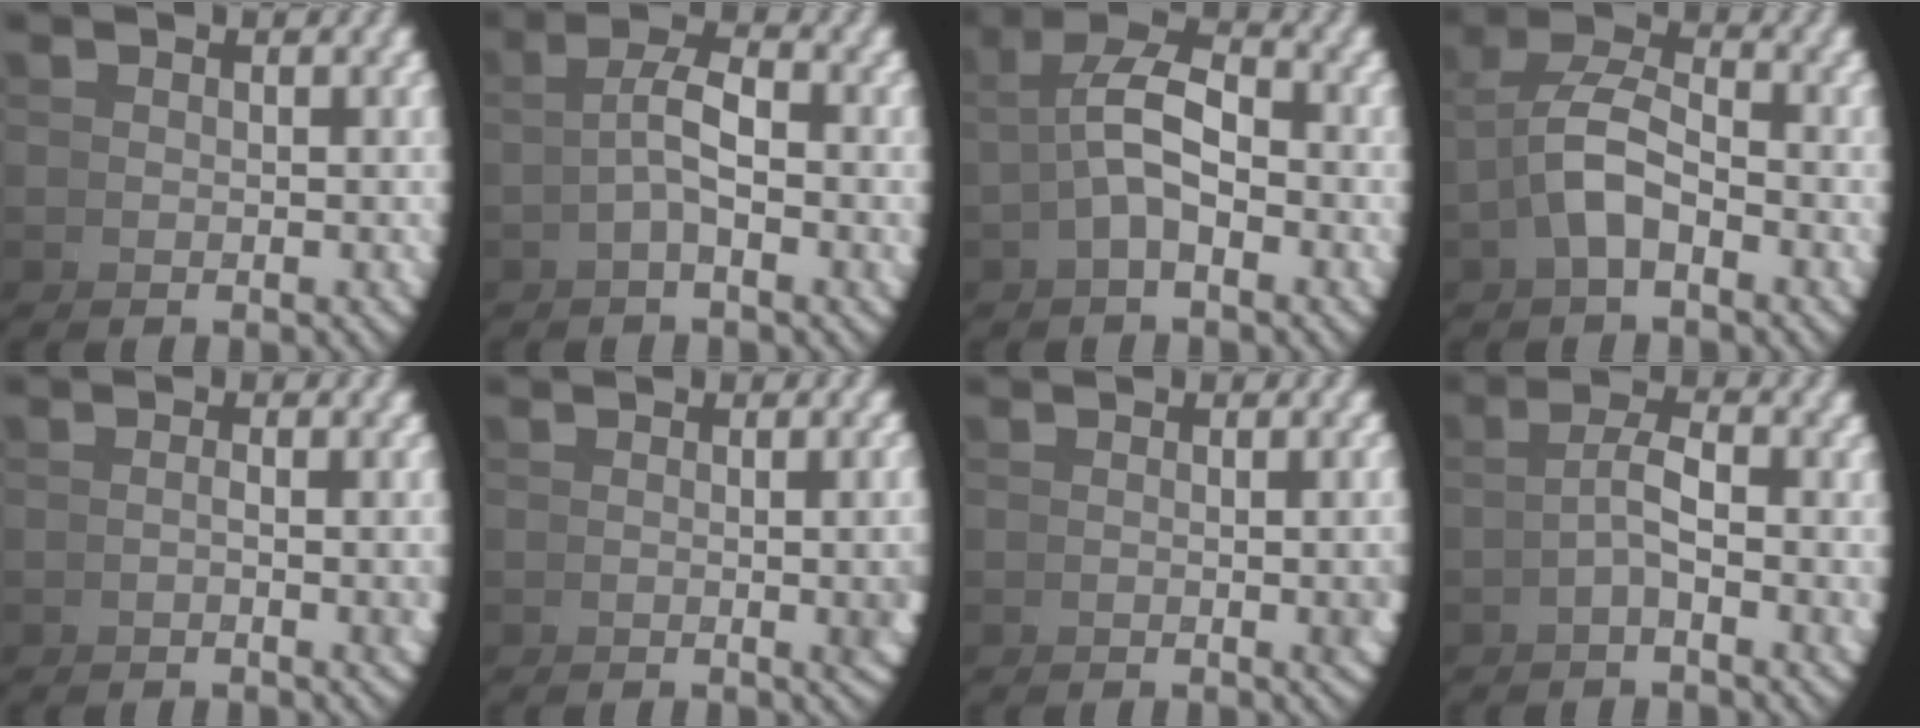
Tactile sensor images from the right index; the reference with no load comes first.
{"total": 3.0, "force": [0.4, 0.5, 2.9], "torque": [-0.052, 0.003, 0.005]}
{"total": 5.4, "force": [1.2, 2.7, 4.4], "torque": [-0.077, 0.000, 0.015]}
{"total": 4.5, "force": [0.3, 2.9, 3.4], "torque": [-0.077, -0.002, 0.002]}
{"total": 2.0, "force": [-0.5, 0.0, 2.0], "torque": [-0.018, 0.008, -0.012]}
{"total": 3.7, "force": [-0.1, 1.2, 3.5], "torque": [-0.032, 0.012, -0.010]}
{"total": 2.9, "force": [-0.2, 0.9, 2.8], "torque": [-0.024, 0.010, -0.010]}
{"total": 2.6, "force": [-0.2, 0.0, 2.6], "torque": [-0.047, 0.000, -0.005]}